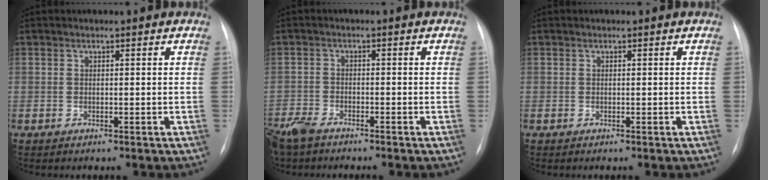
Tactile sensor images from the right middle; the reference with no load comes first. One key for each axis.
{"total": 5.4, "fx": -4.6, "fy": 1.5, "fz": 2.4, "tx": -0.050, "ty": -0.014, "tz": -0.089}
{"total": 0.0}